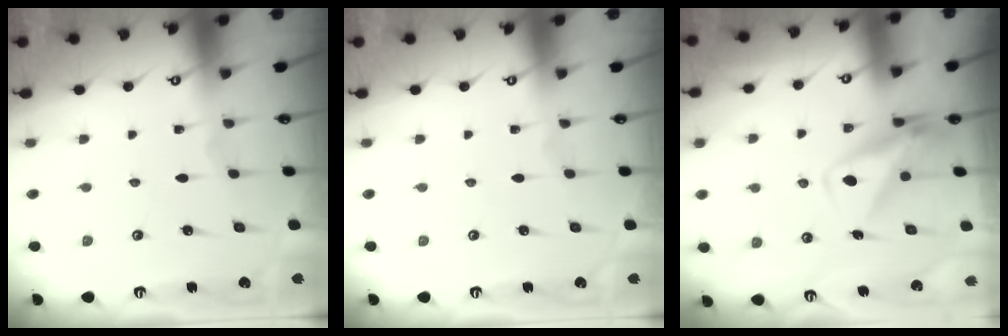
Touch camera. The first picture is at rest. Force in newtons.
{"total": 0.0}
{"total": 9.9, "press": 9.9, "slide": 0.6}